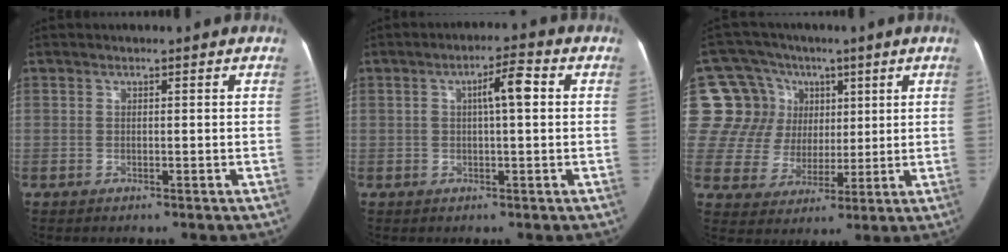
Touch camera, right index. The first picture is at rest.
{"total": 5.1, "force": [0.9, 0.9, 4.9], "torque": [-0.083, 0.016, 0.011]}
{"total": 20.1, "force": [6.7, 17.9, 6.1], "torque": [-0.169, 0.090, 0.135]}